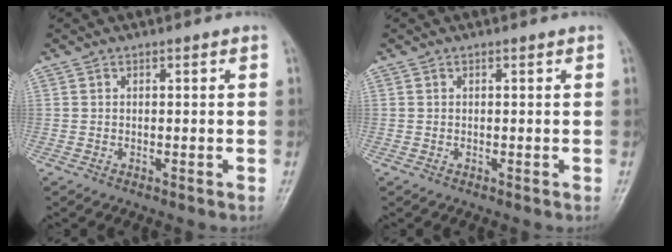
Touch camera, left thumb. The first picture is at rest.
{"total": 0.0}